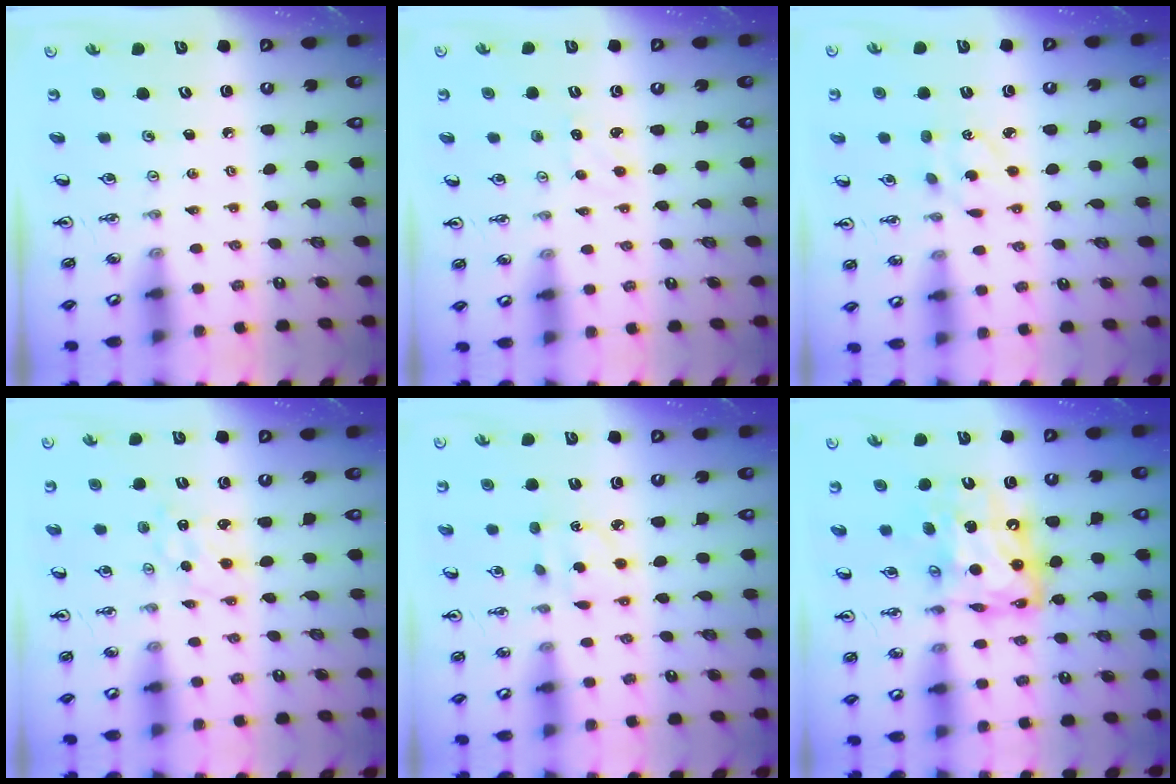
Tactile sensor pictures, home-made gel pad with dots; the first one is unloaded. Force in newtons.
{"total": 2.2, "press": 2.2, "slide": 0.3}
{"total": 3.4, "press": 3.3, "slide": 0.7}
{"total": 0.6, "press": 0.6, "slide": 0.1}
{"total": 3.1, "press": 3.1, "slide": 0.3}
{"total": 13.2, "press": 13.1, "slide": 1.5}